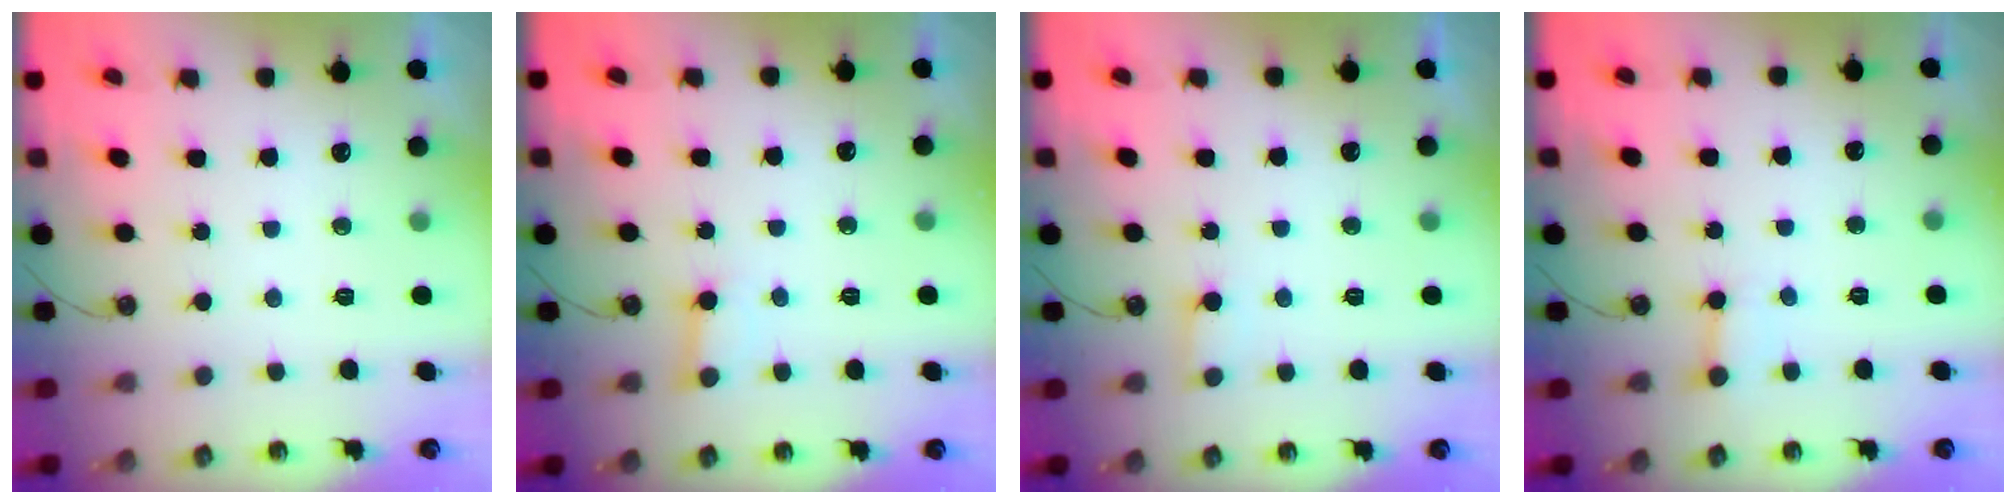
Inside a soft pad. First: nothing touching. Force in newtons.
{"total": 4.9, "press": 4.9, "slide": 0.8}
{"total": 3.3, "press": 3.3, "slide": 0.3}
{"total": 2.8, "press": 2.8, "slide": 0.5}